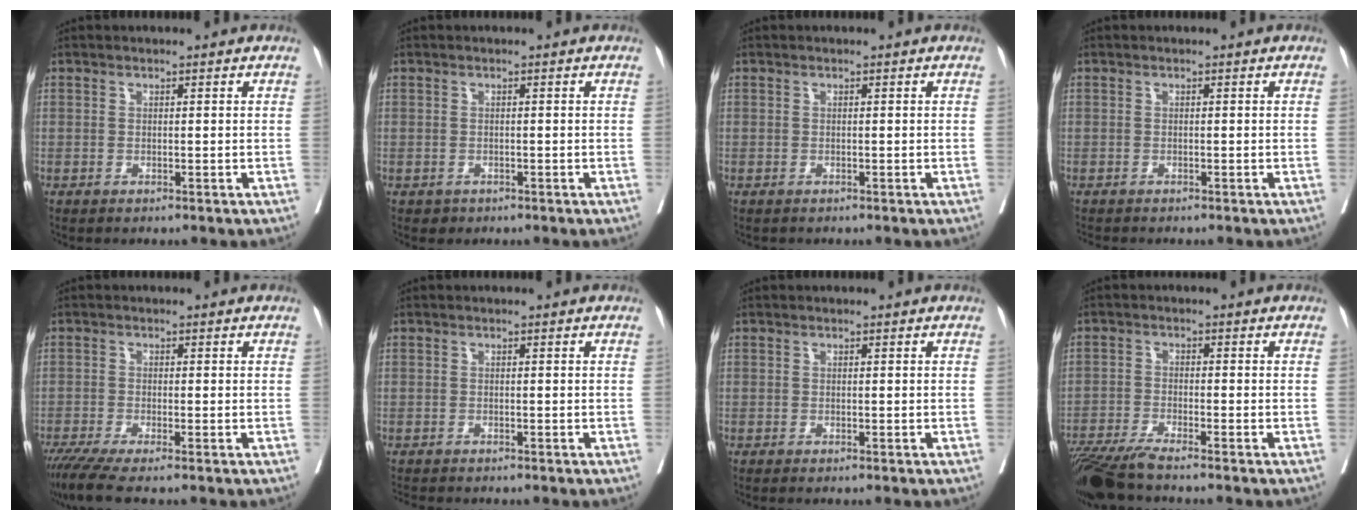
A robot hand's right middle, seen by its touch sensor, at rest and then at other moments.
{"total": 1.1, "force": [-0.6, 0.8, 0.1], "torque": [-0.006, 0.002, -0.007]}
{"total": 0.0}
{"total": 1.9, "force": [-1.7, 0.2, 0.6], "torque": [-0.020, -0.007, -0.026]}
{"total": 4.8, "force": [-3.7, 0.0, 3.1], "torque": [-0.054, -0.014, -0.069]}
{"total": 3.0, "force": [-2.7, 0.4, 1.0], "torque": [-0.022, -0.009, -0.042]}
{"total": 0.6, "force": [-0.5, -0.1, 0.3], "torque": [-0.002, 0.000, -0.010]}
{"total": 7.4, "force": [-6.4, -0.7, 3.7], "torque": [-0.054, -0.025, -0.116]}